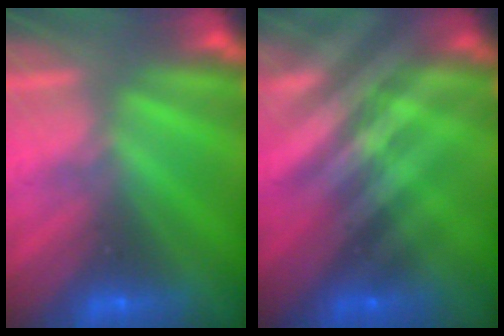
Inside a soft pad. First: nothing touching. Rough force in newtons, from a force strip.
{"total": 2.4}